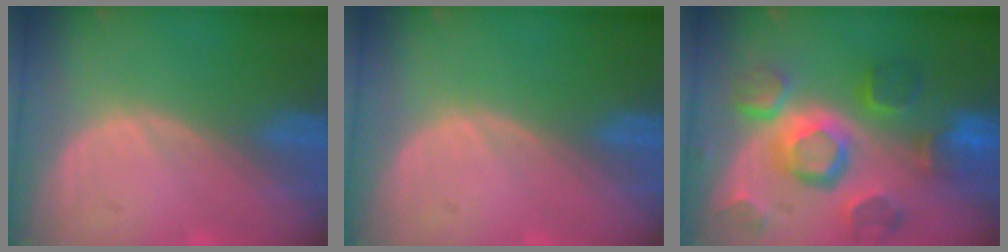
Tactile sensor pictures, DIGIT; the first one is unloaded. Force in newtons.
{"total": 0.0}
{"total": 12.1, "press": 10.4, "slide": 6.1}